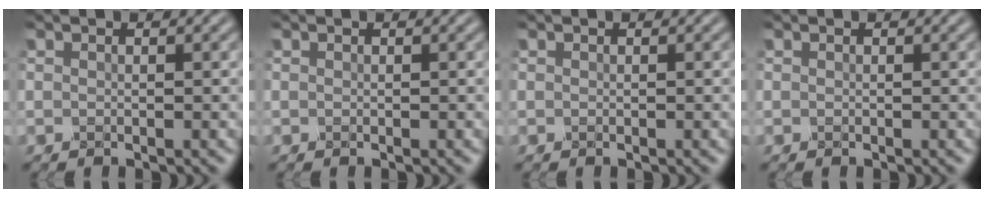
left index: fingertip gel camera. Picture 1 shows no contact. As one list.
[{"total": 0.0}, {"total": 0.0}, {"total": 0.0}]